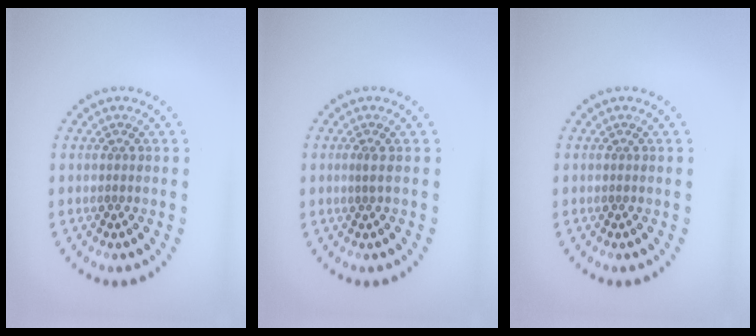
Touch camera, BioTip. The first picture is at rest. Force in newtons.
{"total": 0.7, "press": 0.4, "slide": 0.6}
{"total": 0.0}